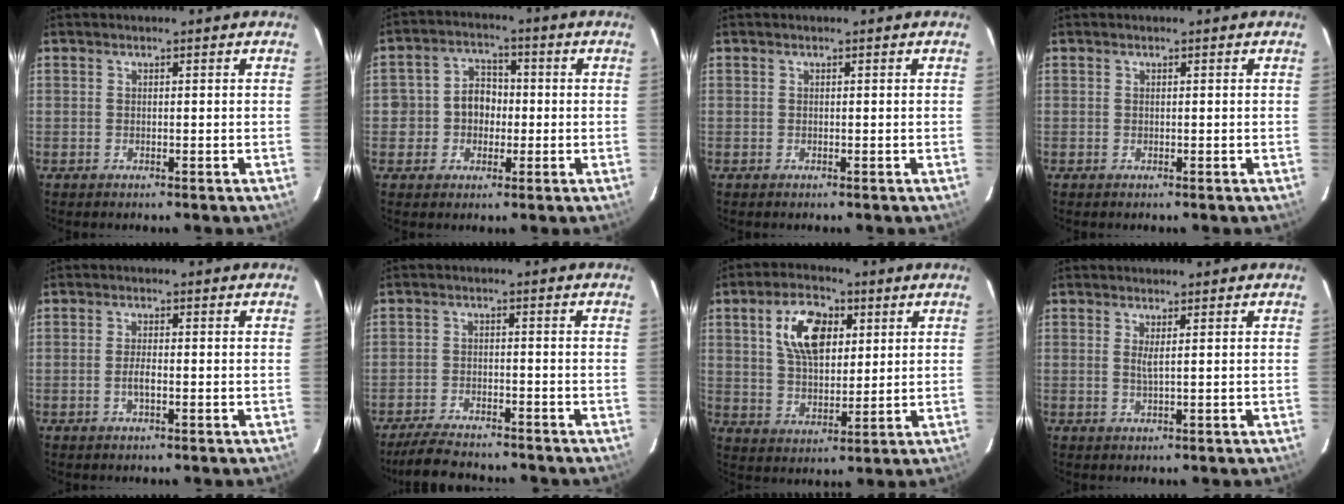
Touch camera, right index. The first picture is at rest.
{"total": 6.7, "force": [-1.1, 6.0, 2.6], "torque": [-0.049, 0.025, -0.016]}
{"total": 0.0}
{"total": 0.0}
{"total": 2.0, "force": [-0.7, 0.6, 1.8], "torque": [-0.037, -0.002, -0.013]}
{"total": 9.1, "force": [-8.2, 2.1, 3.5], "torque": [-0.093, -0.014, -0.130]}
{"total": 11.3, "force": [4.0, 6.2, 8.6], "torque": [-0.158, 0.022, 0.076]}
{"total": 1.5, "force": [0.4, -0.2, 1.4], "torque": [-0.028, -0.004, 0.008]}